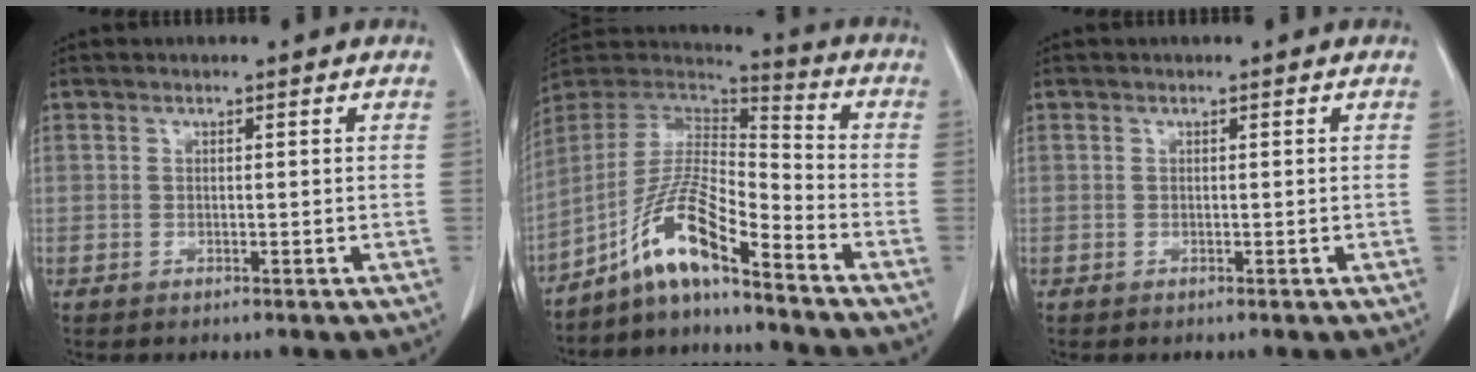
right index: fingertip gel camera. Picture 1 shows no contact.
{"total": 11.5, "force": [-8.1, 1.2, 8.1], "torque": [-0.164, 0.014, -0.153]}
{"total": 0.0}